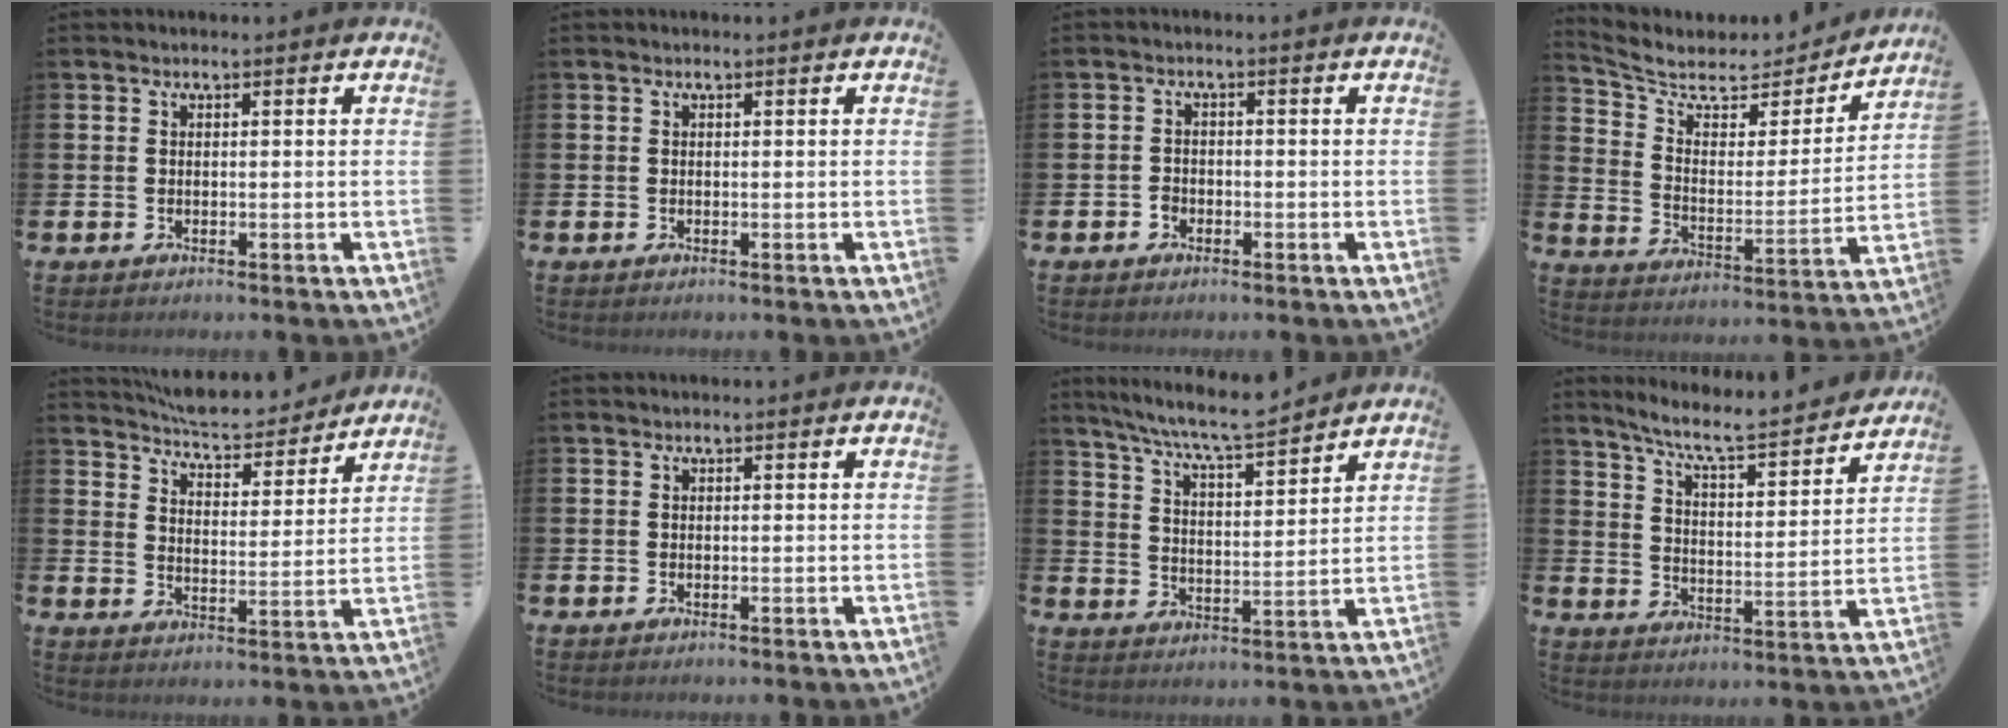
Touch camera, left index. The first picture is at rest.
{"total": 0.0}
{"total": 1.4, "force": [-0.8, 1.1, 0.3], "torque": [-0.006, 0.003, -0.019]}
{"total": 6.7, "force": [5.7, 2.9, 1.8], "torque": [-0.076, -0.041, 0.095]}
{"total": 7.0, "force": [6.8, 0.9, 1.3], "torque": [-0.050, -0.046, 0.120]}
{"total": 0.0}
{"total": 7.8, "force": [7.3, 0.1, 2.6], "torque": [-0.080, -0.044, 0.130]}
{"total": 7.6, "force": [6.9, 0.7, 3.0], "torque": [-0.083, -0.049, 0.115]}